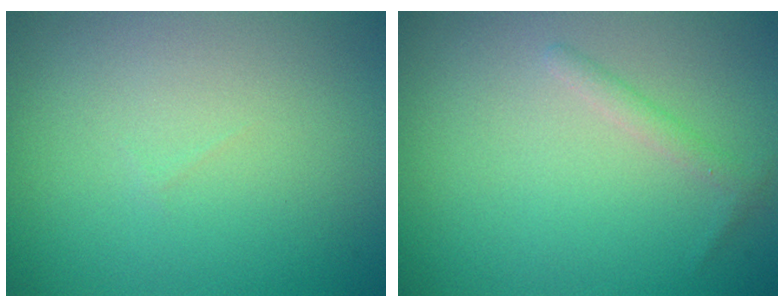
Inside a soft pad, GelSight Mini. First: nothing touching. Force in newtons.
{"total": 1.1, "press": 1.1, "slide": 0.1}